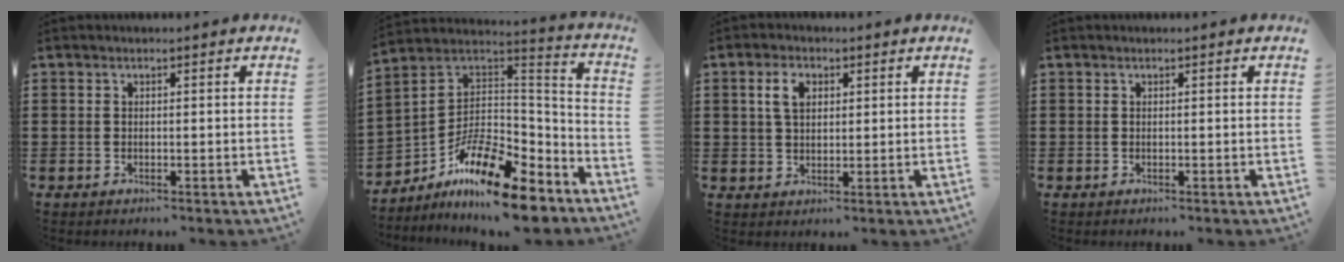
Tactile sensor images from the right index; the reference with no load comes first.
{"total": 14.1, "force": [-9.6, 4.6, 9.3], "torque": [-0.171, 0.026, -0.173]}
{"total": 4.0, "force": [1.3, 2.5, 2.9], "torque": [-0.066, 0.013, 0.022]}
{"total": 0.0}